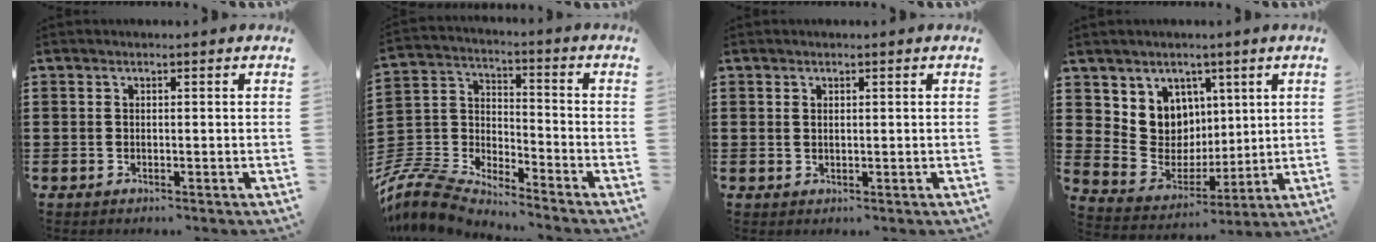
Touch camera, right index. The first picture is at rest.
{"total": 7.8, "force": [-7.6, 1.2, 1.6], "torque": [-0.072, -0.011, -0.163]}
{"total": 0.7, "force": [0.3, 0.4, 0.4], "torque": [-0.009, 0.003, 0.006]}
{"total": 8.0, "force": [3.6, 7.2, 0.7], "torque": [-0.056, -0.033, 0.074]}